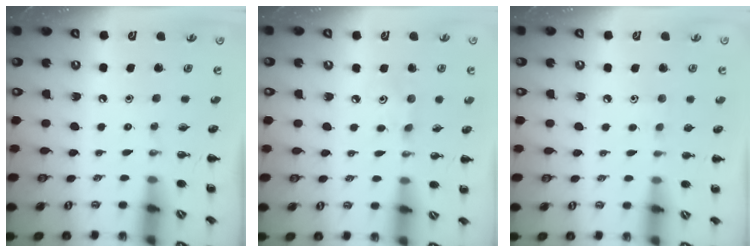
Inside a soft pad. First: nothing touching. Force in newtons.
{"total": 3.1, "press": 2.9, "slide": 0.9}
{"total": 3.7, "press": 3.6, "slide": 1.2}